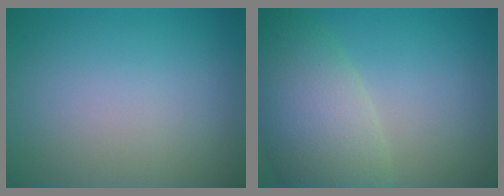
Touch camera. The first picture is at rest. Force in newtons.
{"total": 7.9, "press": 7.8, "slide": 0.8}